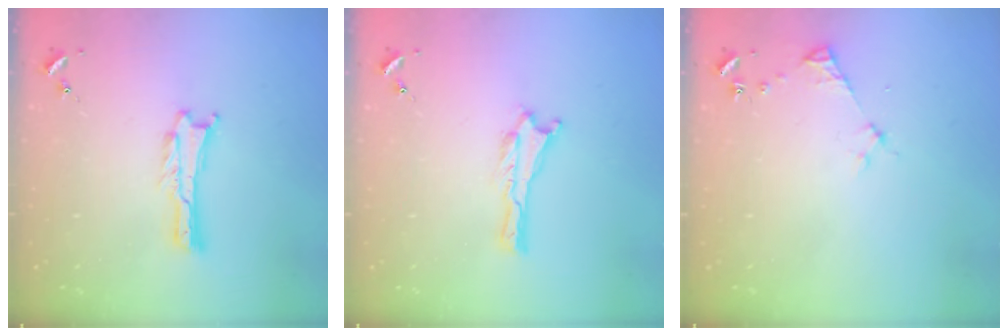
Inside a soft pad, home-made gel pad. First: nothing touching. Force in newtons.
{"total": 0.0}
{"total": 3.2, "press": 3.2, "slide": 0.4}